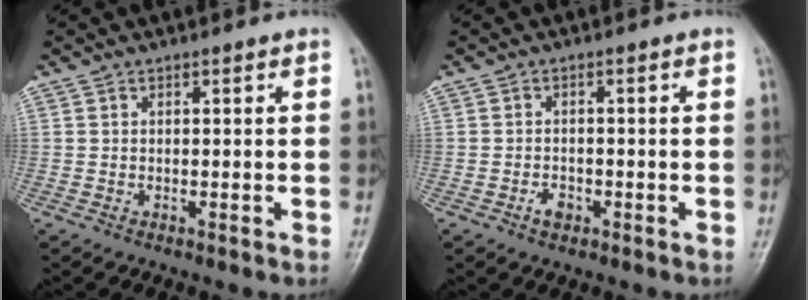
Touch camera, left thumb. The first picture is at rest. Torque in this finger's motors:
{"motor_torque": [0.00, 0.00, 0.08, 0.00, 0.00]}